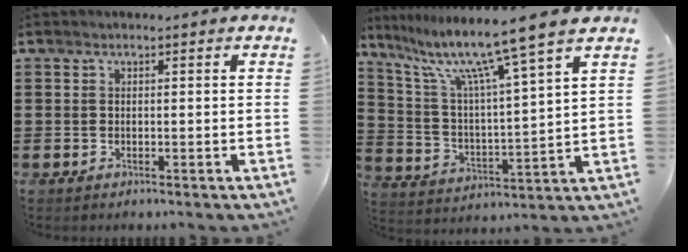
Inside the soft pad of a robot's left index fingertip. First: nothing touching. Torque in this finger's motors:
{"motor_torque": [1.25, -0.89, 0.53, 0.21]}